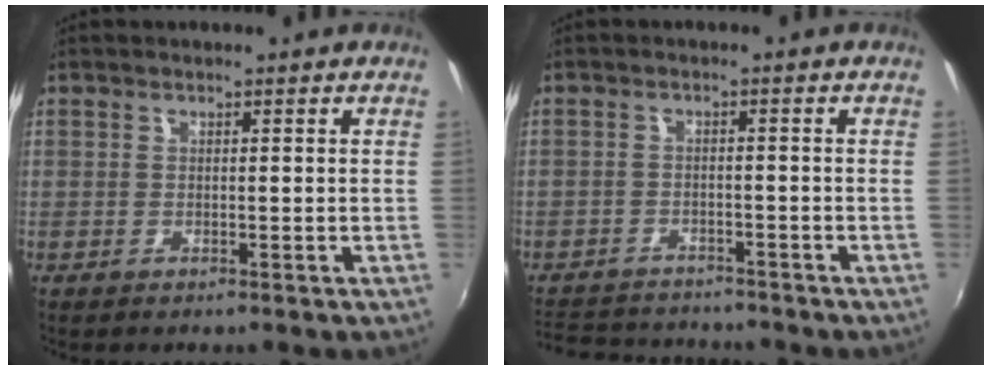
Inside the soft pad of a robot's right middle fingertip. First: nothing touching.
{"total": 10.3, "force": [-9.2, 3.6, 2.8], "torque": [-0.083, 0.006, -0.144]}